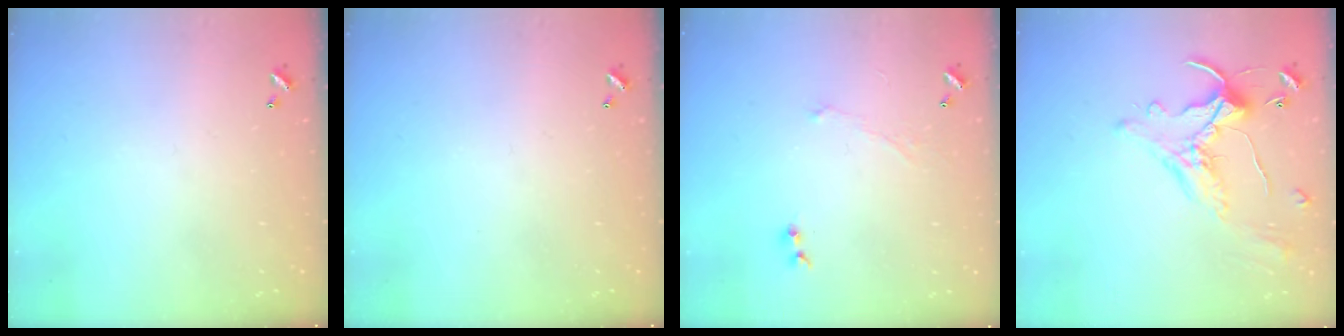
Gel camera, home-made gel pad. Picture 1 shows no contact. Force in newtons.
{"total": 0.0}
{"total": 1.2, "press": 0.9, "slide": 0.8}
{"total": 2.9, "press": 2.6, "slide": 1.3}